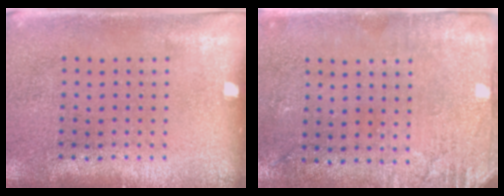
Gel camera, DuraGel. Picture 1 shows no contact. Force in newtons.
{"total": 2.8, "press": 2.3, "slide": 1.6}